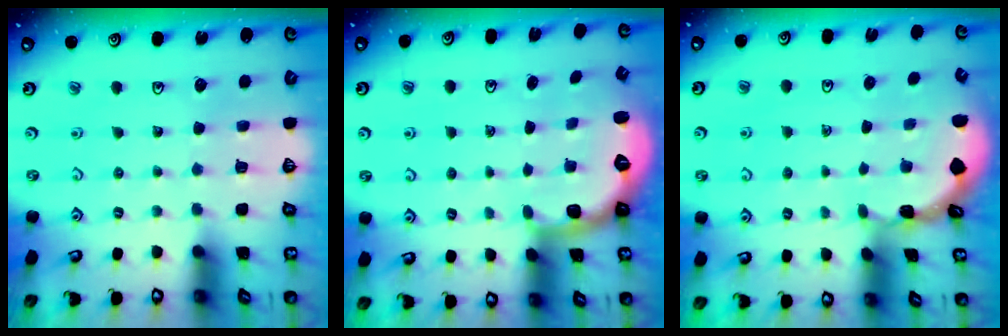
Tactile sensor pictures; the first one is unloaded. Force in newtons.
{"total": 2.7, "press": 1.6, "slide": 2.1}
{"total": 0.7, "press": 0.6, "slide": 0.1}